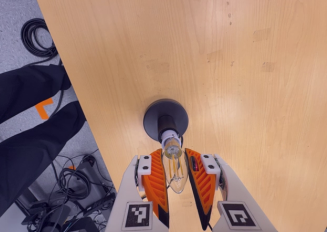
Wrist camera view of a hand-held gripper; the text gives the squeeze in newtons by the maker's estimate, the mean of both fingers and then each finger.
{"total": 11.9, "left": 11.3, "right": 12.4}